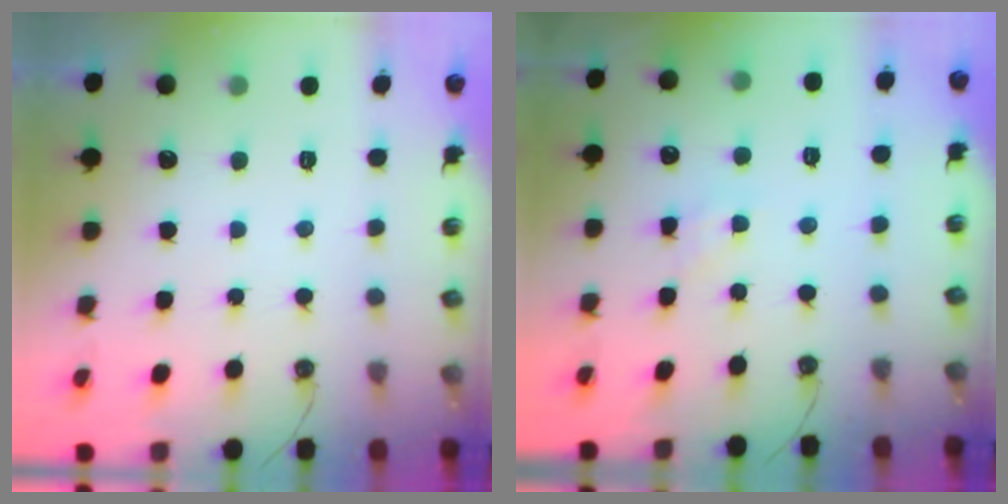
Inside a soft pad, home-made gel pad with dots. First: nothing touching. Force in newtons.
{"total": 2.1, "press": 2.1, "slide": 0.4}